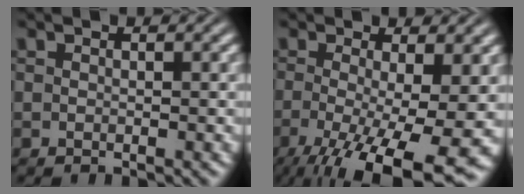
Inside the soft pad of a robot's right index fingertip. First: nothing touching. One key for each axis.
{"total": 8.7, "fx": -4.8, "fy": 2.1, "fz": 7.0, "tx": -0.123, "ty": -0.053, "tz": -0.049}